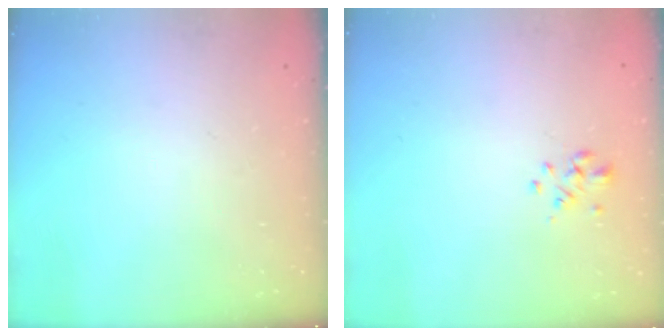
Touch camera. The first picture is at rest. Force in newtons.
{"total": 1.3, "press": 1.1, "slide": 0.6}